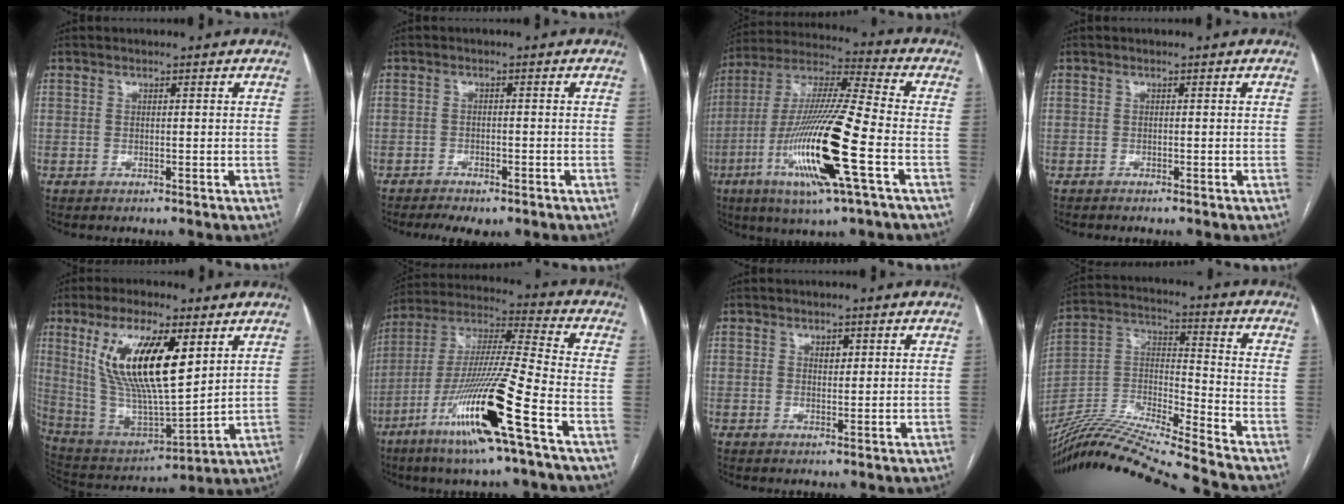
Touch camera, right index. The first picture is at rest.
{"total": 5.6, "force": [-4.1, 2.5, 2.8], "torque": [-0.045, -0.003, -0.056]}
{"total": 20.7, "force": [-7.0, 1.2, 19.4], "torque": [-0.404, -0.025, -0.133]}
{"total": 0.9, "force": [-0.9, 0.3, 0.2], "torque": [-0.007, -0.001, -0.014]}
{"total": 18.5, "force": [6.8, 5.0, 16.5], "torque": [-0.329, 0.006, 0.134]}
{"total": 19.4, "force": [-9.3, -0.4, 17.0], "torque": [-0.357, -0.037, -0.180]}
{"total": 1.7, "force": [0.5, 1.1, 1.1], "torque": [-0.019, 0.003, 0.009]}
{"total": 22.4, "force": [-20.3, -1.1, 9.4], "torque": [-0.210, -0.018, -0.364]}